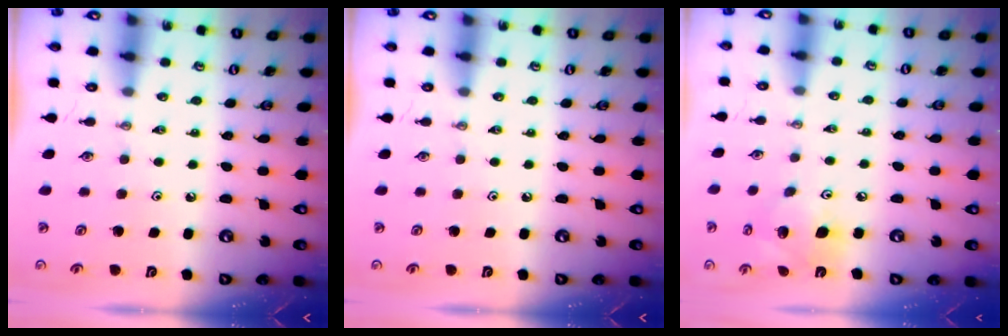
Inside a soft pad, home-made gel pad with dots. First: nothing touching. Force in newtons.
{"total": 0.0}
{"total": 12.8, "press": 12.4, "slide": 2.8}